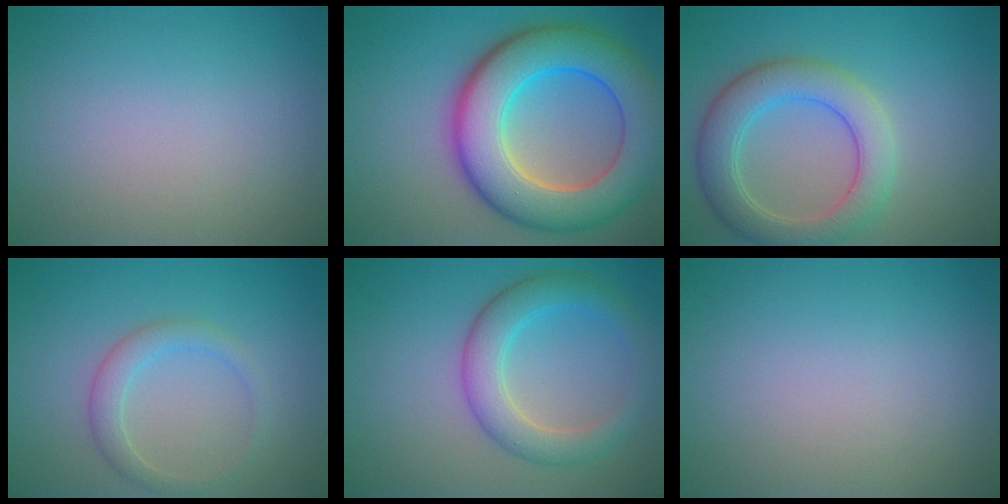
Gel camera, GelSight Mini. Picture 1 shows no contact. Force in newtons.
{"total": 11.3, "press": 11.3, "slide": 0.2}
{"total": 5.7, "press": 5.7, "slide": 0.4}
{"total": 2.2, "press": 2.2, "slide": 0.1}
{"total": 4.6, "press": 4.6, "slide": 0.1}
{"total": 0.0}